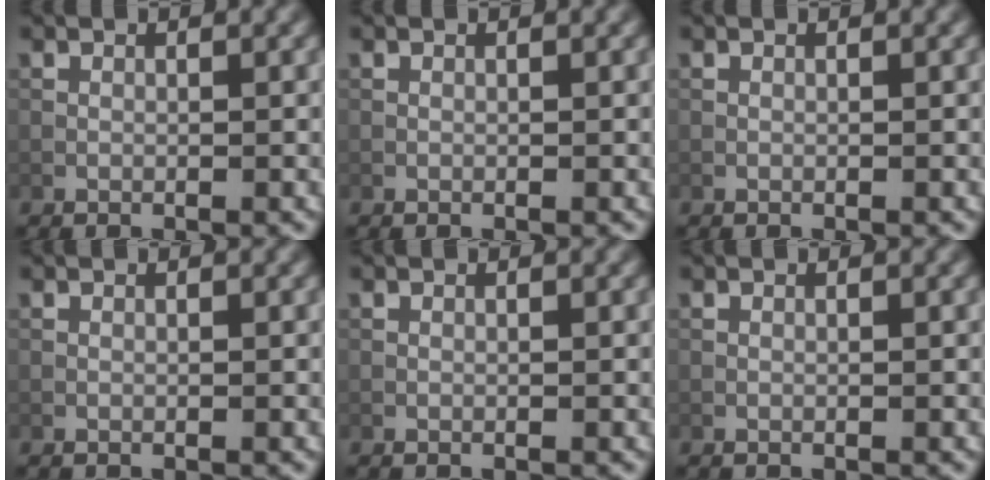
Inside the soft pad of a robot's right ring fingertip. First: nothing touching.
{"total": 0.0}
{"total": 0.0}
{"total": 0.0}
{"total": 0.0}
{"total": 0.0}